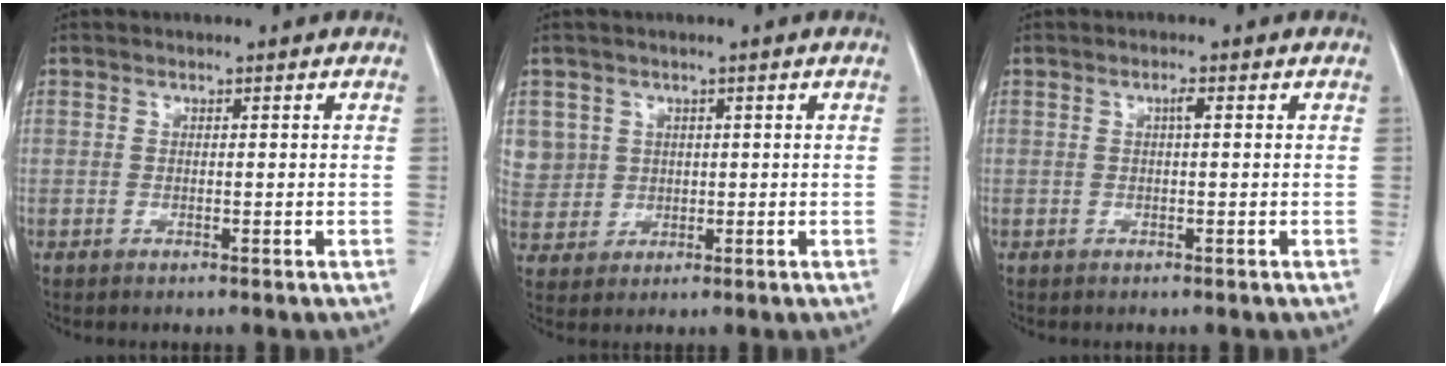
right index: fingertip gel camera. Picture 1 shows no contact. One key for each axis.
{"total": 6.5, "fx": 2.1, "fy": 6.2, "fz": 0.3, "tx": -0.013, "ty": 0.015, "tz": 0.058}
{"total": 1.0, "fx": 0.2, "fy": 0.1, "fz": 1.0, "tx": -0.019, "ty": 0.003, "tz": 0.003}